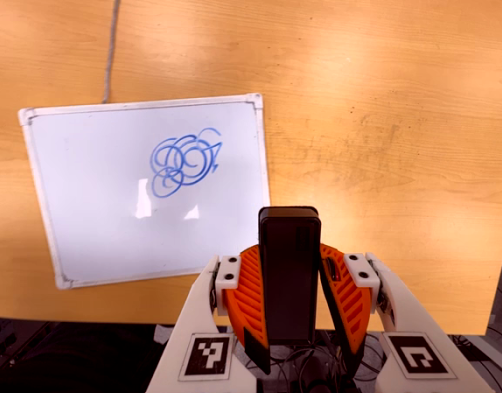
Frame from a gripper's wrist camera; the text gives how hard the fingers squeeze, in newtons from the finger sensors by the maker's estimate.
{"total": 5.6, "left": 4.7, "right": 6.6}